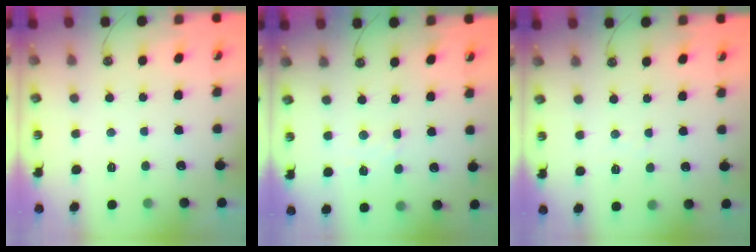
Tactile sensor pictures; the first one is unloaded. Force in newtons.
{"total": 5.0, "press": 4.9, "slide": 0.7}
{"total": 3.2, "press": 3.1, "slide": 0.4}